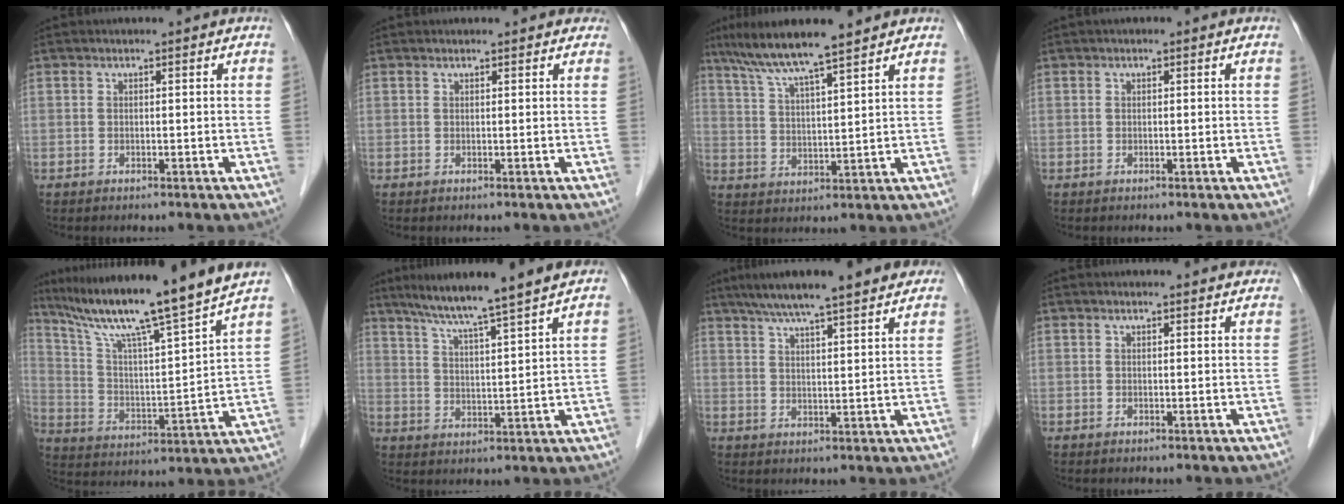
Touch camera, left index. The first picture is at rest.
{"total": 2.1, "force": [1.9, 0.8, 0.4], "torque": [-0.002, 0.012, 0.013]}
{"total": 9.1, "force": [7.3, -0.4, 5.3], "torque": [-0.094, 0.020, 0.130]}
{"total": 0.0}
{"total": 19.2, "force": [15.9, -1.9, 10.6], "torque": [-0.178, -0.018, 0.253]}
{"total": 10.1, "force": [8.4, -1.7, 5.3], "torque": [-0.087, 0.008, 0.136]}
{"total": 14.5, "force": [11.9, 1.3, 8.2], "torque": [-0.129, 0.035, 0.165]}
{"total": 5.5, "force": [5.3, 1.0, 1.2], "torque": [-0.005, 0.012, 0.046]}